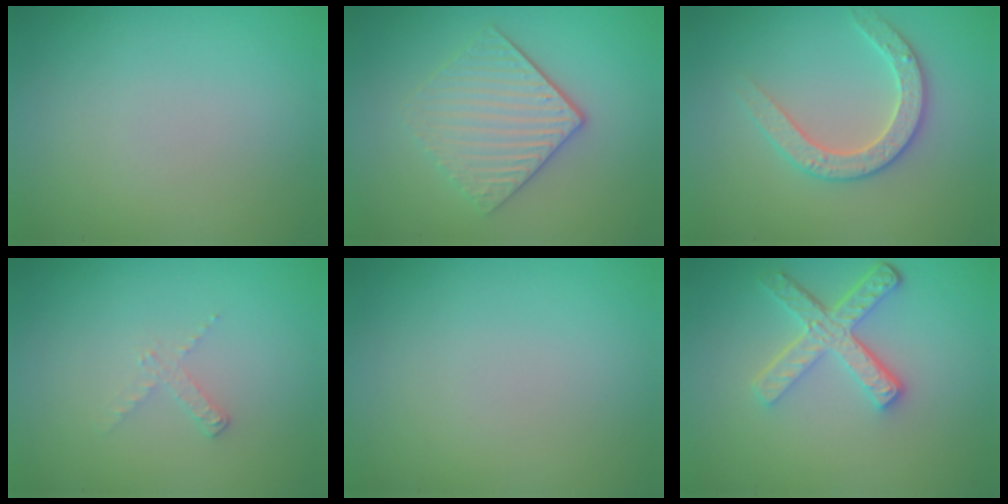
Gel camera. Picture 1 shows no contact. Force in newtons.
{"total": 4.3, "press": 3.4, "slide": 2.6}
{"total": 2.8, "press": 2.8, "slide": 0.3}
{"total": 1.1, "press": 1.1, "slide": 0.2}
{"total": 0.0}
{"total": 4.6, "press": 3.5, "slide": 3.1}